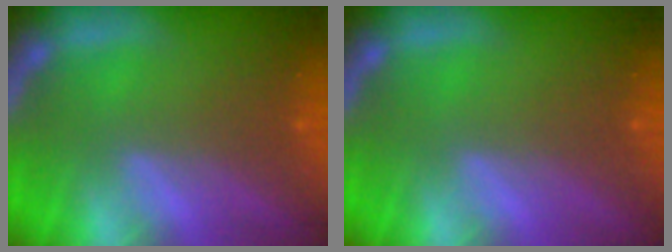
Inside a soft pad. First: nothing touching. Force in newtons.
{"total": 0.0}